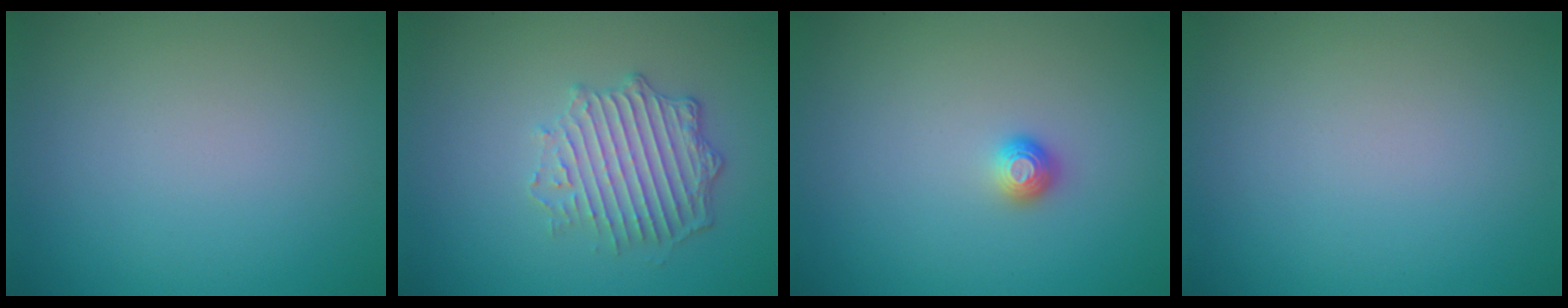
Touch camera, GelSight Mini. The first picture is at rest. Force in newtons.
{"total": 3.8, "press": 3.5, "slide": 1.6}
{"total": 1.1, "press": 1.0, "slide": 0.4}
{"total": 0.0}